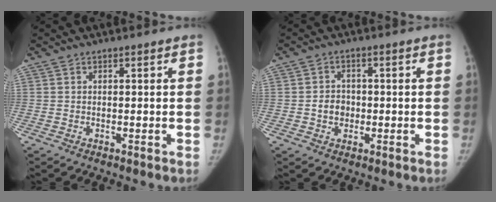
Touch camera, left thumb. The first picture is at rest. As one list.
[{"total": 3.9, "force": [-0.7, 3.4, 1.8], "torque": [-0.012, 0.009, -0.014]}]